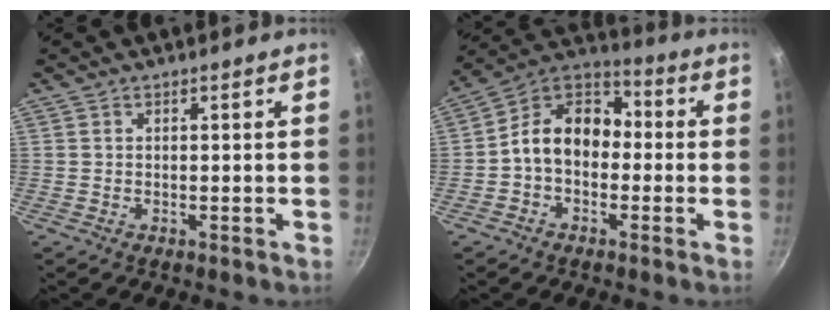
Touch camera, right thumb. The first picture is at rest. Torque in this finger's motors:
{"motor_torque": [1.50, 1.66, 0.97, -0.34, 0.12]}